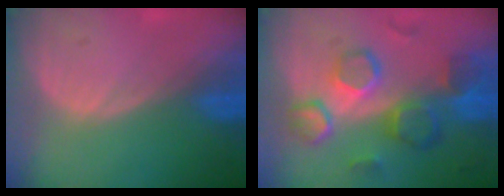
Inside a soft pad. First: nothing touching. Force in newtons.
{"total": 10.2, "press": 9.1, "slide": 4.6}